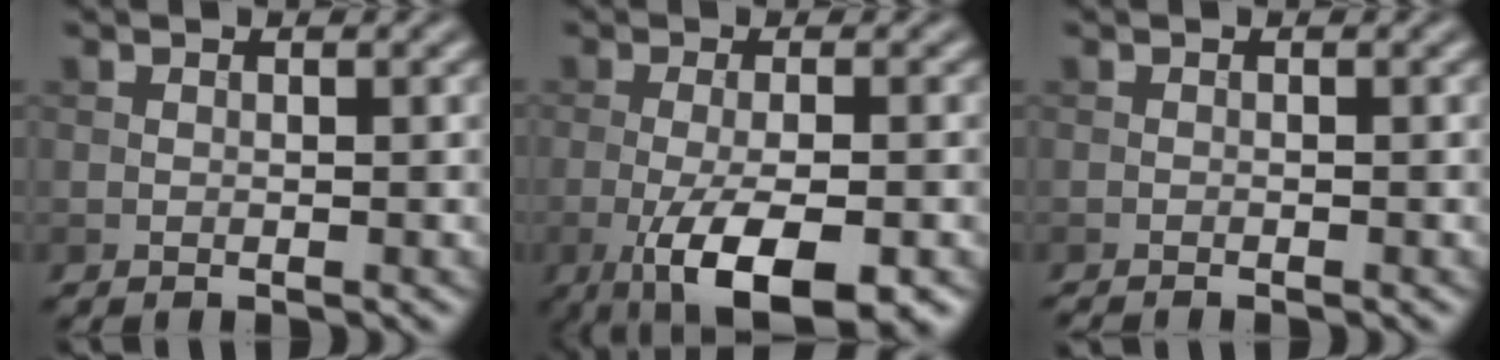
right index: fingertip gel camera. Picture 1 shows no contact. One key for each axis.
{"total": 8.1, "fx": -3.3, "fy": 2.6, "fz": 6.9, "tx": -0.125, "ty": -0.013, "tz": -0.051}
{"total": 0.9, "fx": -0.7, "fy": 0.1, "fz": 0.5, "tx": -0.006, "ty": 0.000, "tz": -0.014}